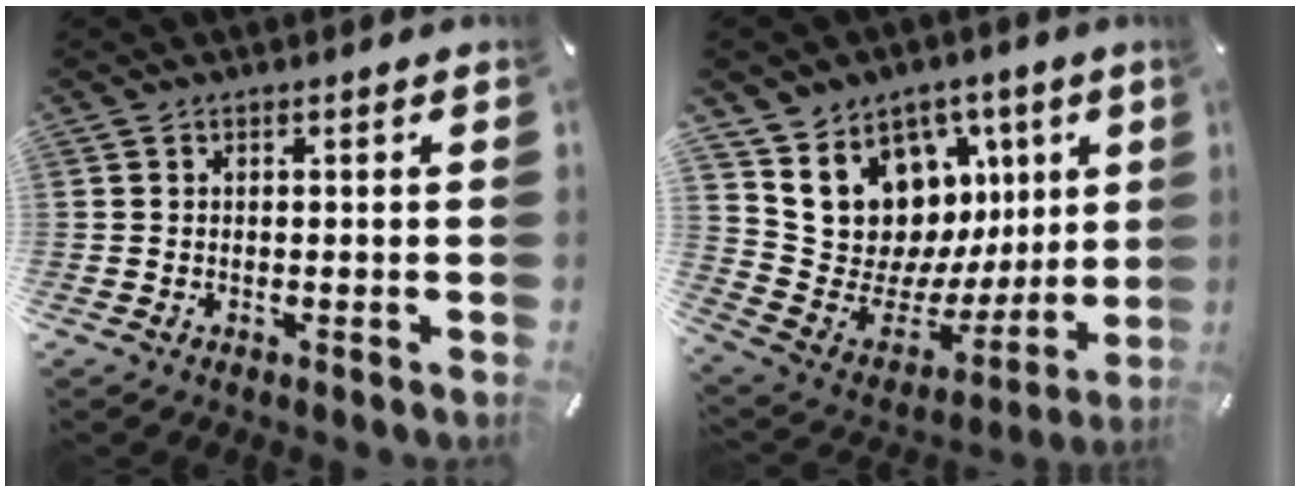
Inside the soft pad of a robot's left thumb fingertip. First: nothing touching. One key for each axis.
{"total": 13.4, "fx": 6.0, "fy": 11.6, "fz": 2.9, "tx": -0.043, "ty": -0.073, "tz": 0.129}